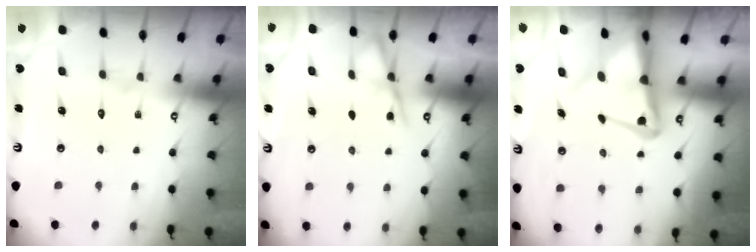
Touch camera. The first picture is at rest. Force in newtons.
{"total": 3.8, "press": 3.7, "slide": 0.7}
{"total": 9.2, "press": 9.2, "slide": 1.1}